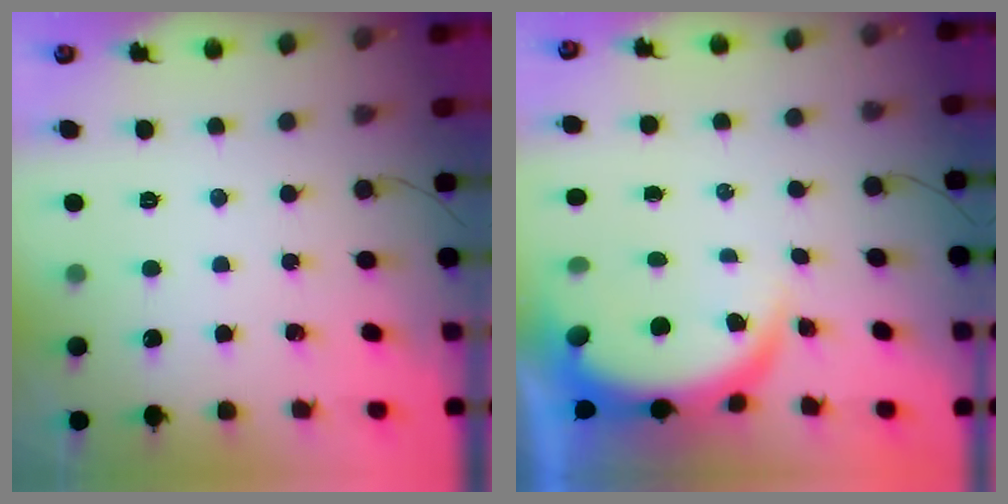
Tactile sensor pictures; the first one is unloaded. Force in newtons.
{"total": 6.9, "press": 6.6, "slide": 1.8}